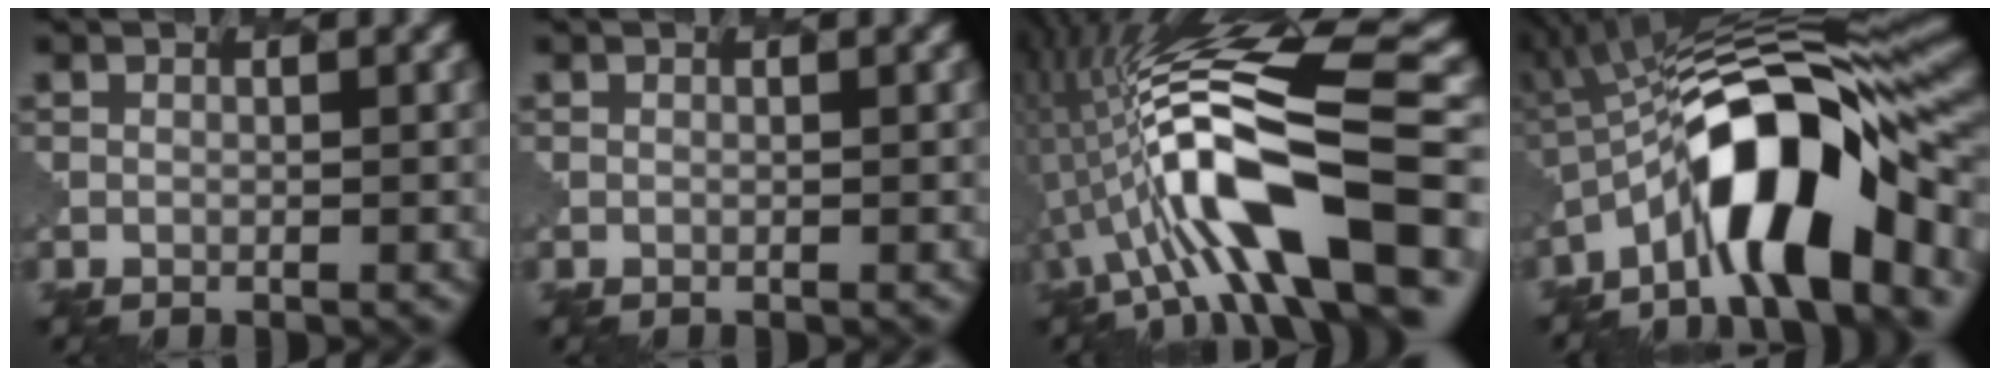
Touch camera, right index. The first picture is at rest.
{"total": 0.0}
{"total": 13.2, "force": [-3.6, 4.3, 11.9], "torque": [-0.209, 0.022, -0.068]}
{"total": 11.9, "force": [-4.5, 3.4, 10.4], "torque": [-0.161, 0.024, -0.088]}